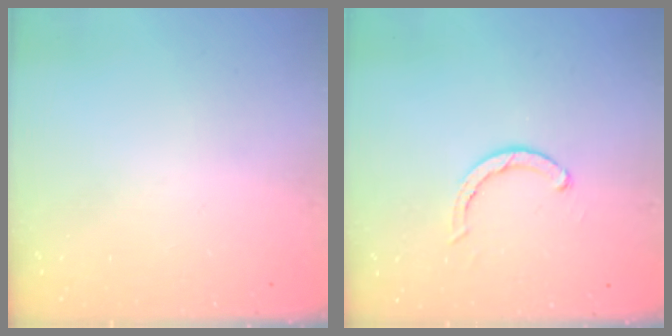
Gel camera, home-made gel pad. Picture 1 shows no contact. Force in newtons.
{"total": 2.8, "press": 2.8, "slide": 0.2}